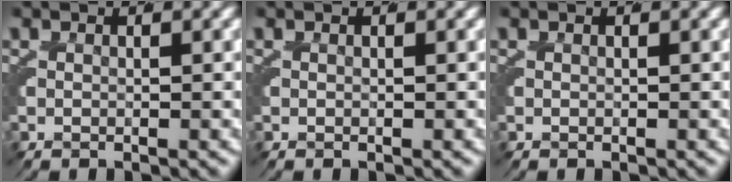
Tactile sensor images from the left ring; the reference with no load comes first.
{"total": 0.0}
{"total": 0.0}